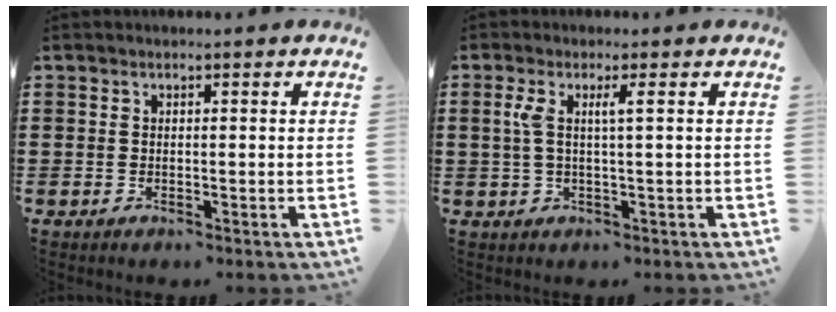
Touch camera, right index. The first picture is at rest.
{"total": 3.5, "force": [0.7, 0.2, 3.4], "torque": [-0.075, -0.004, 0.005]}